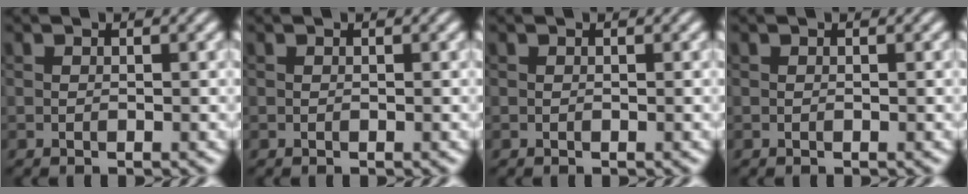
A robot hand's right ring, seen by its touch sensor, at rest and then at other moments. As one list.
[{"total": 0.0}, {"total": 0.0}, {"total": 0.0}]